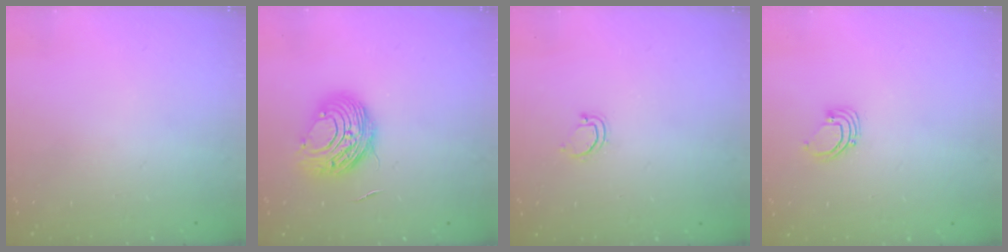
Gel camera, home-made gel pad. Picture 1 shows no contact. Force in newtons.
{"total": 9.5, "press": 9.5, "slide": 0.7}
{"total": 3.1, "press": 3.1, "slide": 0.2}
{"total": 3.2, "press": 3.2, "slide": 0.2}